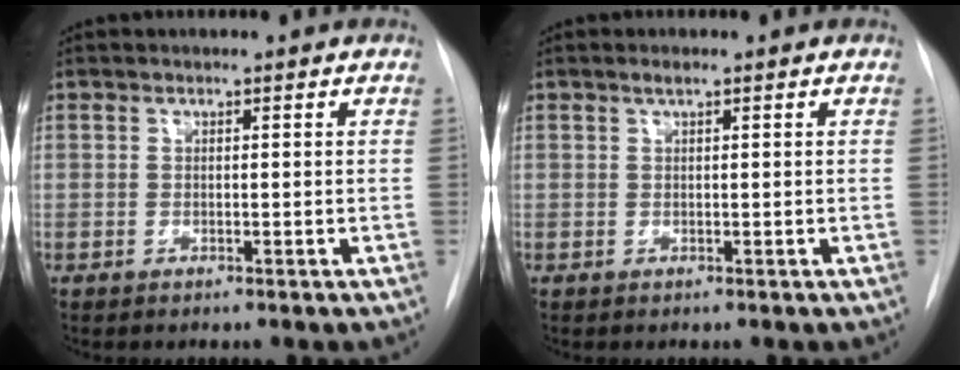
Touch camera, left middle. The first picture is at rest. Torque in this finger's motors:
{"motor_torque": [0.29, -0.19, -0.02, 0.00]}